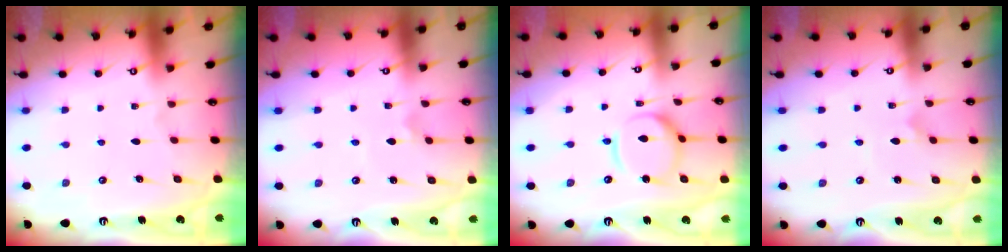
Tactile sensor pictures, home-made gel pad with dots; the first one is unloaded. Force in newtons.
{"total": 2.5, "press": 2.5, "slide": 0.0}
{"total": 11.6, "press": 11.5, "slide": 1.2}
{"total": 1.5, "press": 1.5, "slide": 0.0}